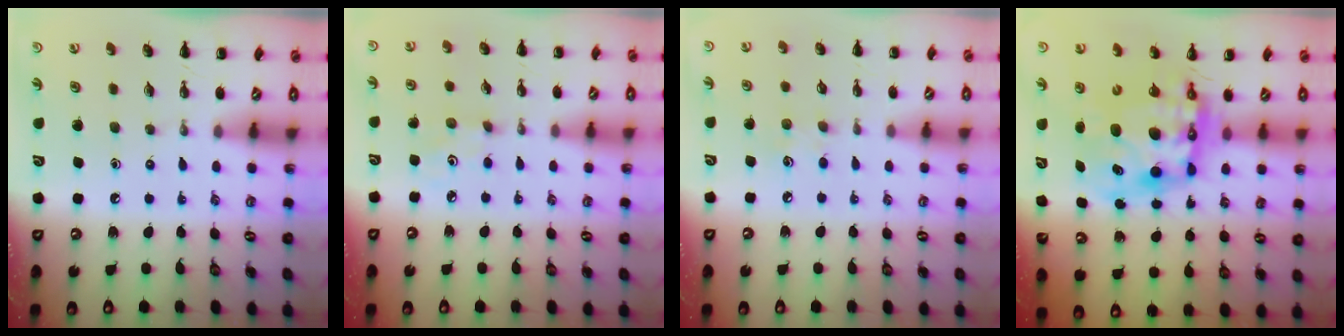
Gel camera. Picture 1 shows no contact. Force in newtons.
{"total": 2.7, "press": 2.7, "slide": 0.5}
{"total": 5.4, "press": 5.2, "slide": 1.3}
{"total": 11.5, "press": 11.2, "slide": 2.7}